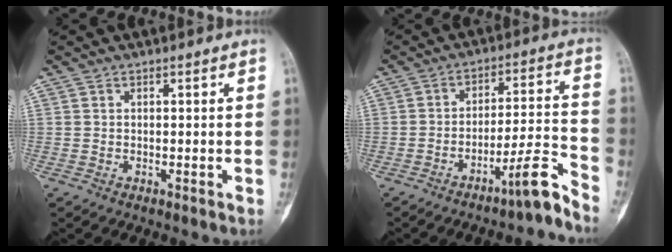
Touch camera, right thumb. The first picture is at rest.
{"total": 8.2, "force": [-6.5, 0.2, 5.0], "torque": [-0.071, 0.072, -0.107]}